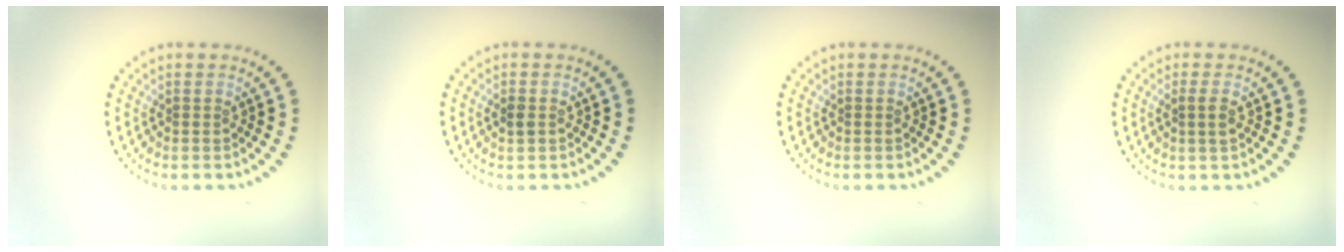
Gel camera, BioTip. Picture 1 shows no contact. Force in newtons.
{"total": 1.0, "press": 1.0, "slide": 0.2}
{"total": 0.0}
{"total": 1.4, "press": 1.2, "slide": 0.7}